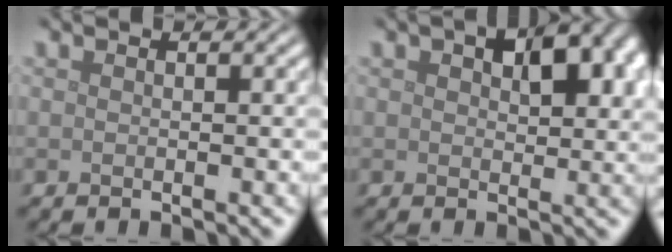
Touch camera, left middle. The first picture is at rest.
{"total": 7.0, "force": [2.5, 3.7, 5.4], "torque": [-0.071, 0.006, 0.037]}